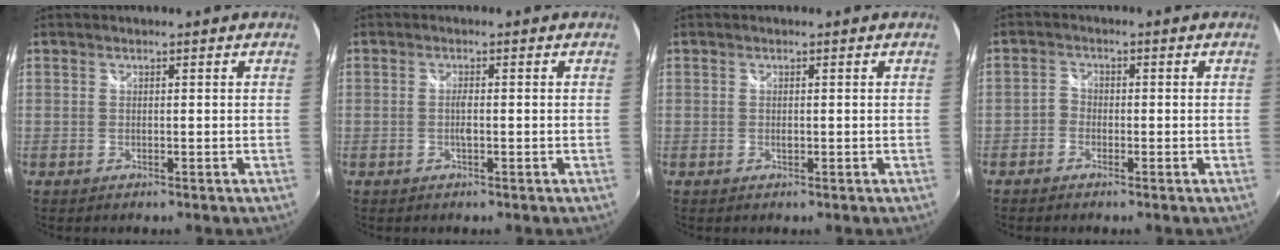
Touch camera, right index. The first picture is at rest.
{"total": 1.7, "force": [-0.3, 0.3, 1.7], "torque": [-0.034, -0.002, -0.005]}
{"total": 0.6, "force": [-0.1, 0.3, 0.5], "torque": [-0.010, -0.001, -0.001]}
{"total": 2.0, "force": [-1.3, 1.5, 0.5], "torque": [-0.010, 0.003, -0.030]}